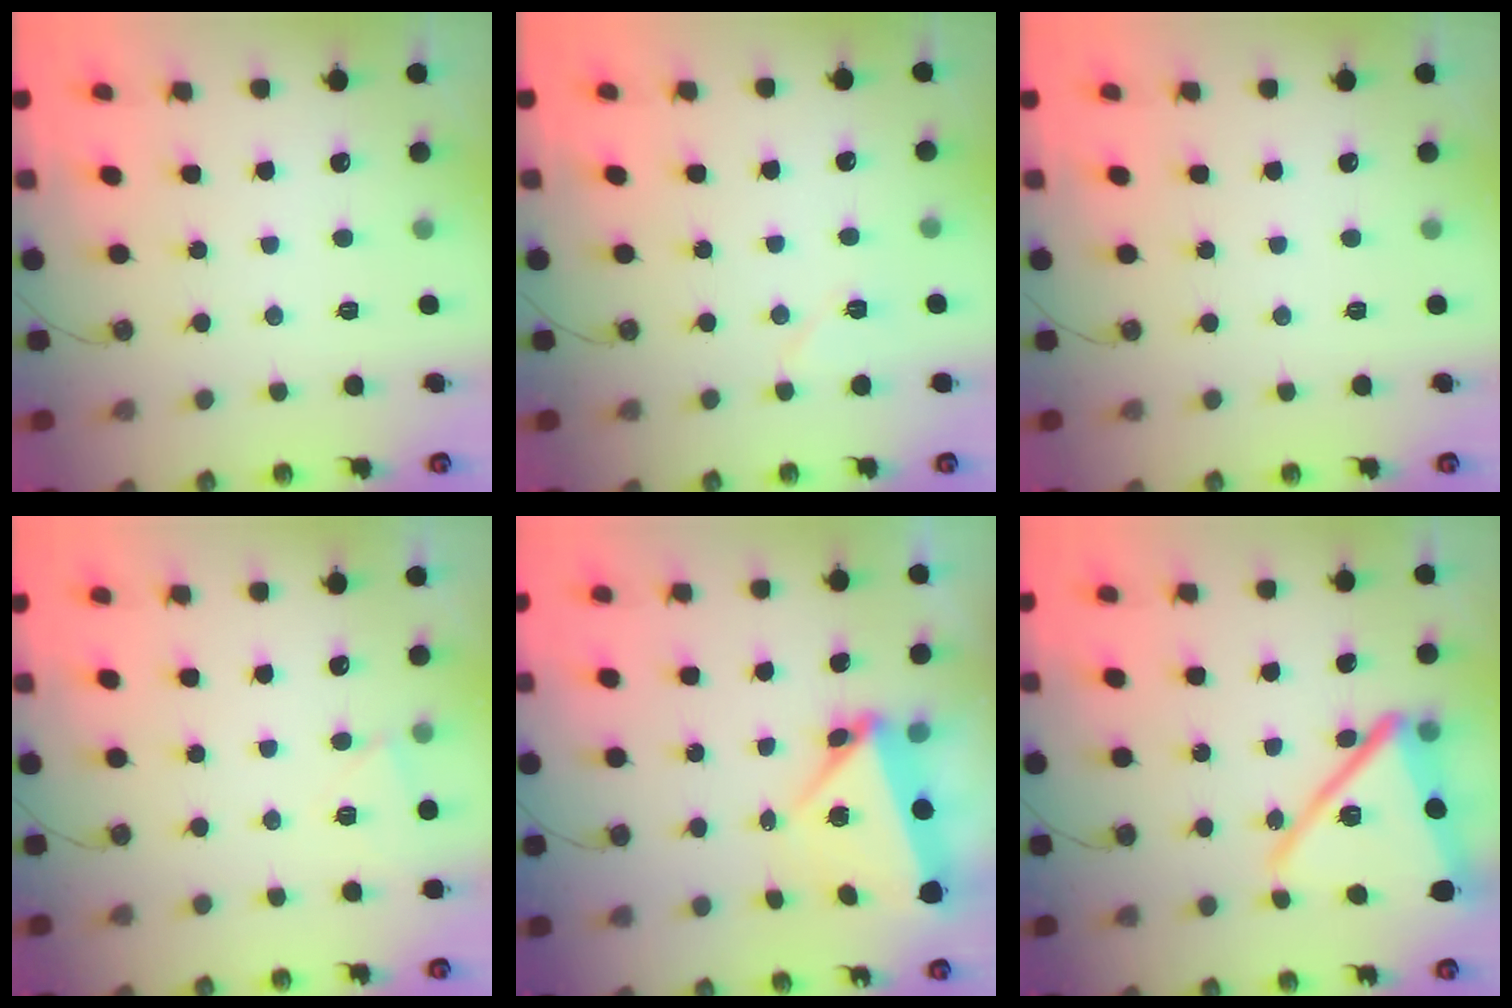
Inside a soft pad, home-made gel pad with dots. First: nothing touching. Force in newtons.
{"total": 6.6, "press": 6.3, "slide": 1.9}
{"total": 0.0}
{"total": 4.3, "press": 3.9, "slide": 1.6}
{"total": 5.5, "press": 5.5, "slide": 0.7}
{"total": 19.9, "press": 19.9, "slide": 1.5}